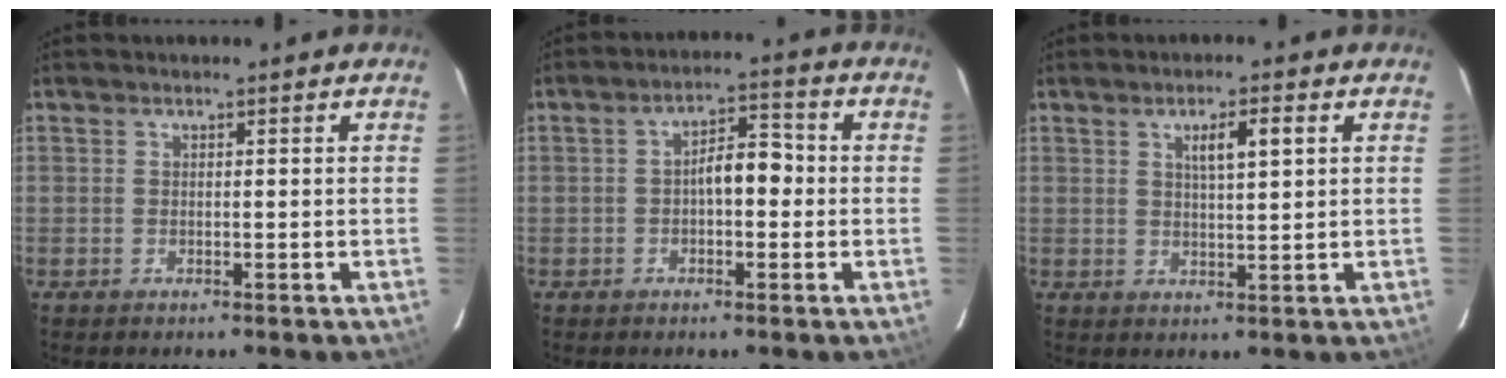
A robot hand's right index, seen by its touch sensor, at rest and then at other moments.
{"total": 5.4, "force": [-0.5, 2.2, 4.9], "torque": [-0.078, 0.024, -0.010]}
{"total": 4.3, "force": [1.7, 0.6, 4.0], "torque": [-0.069, 0.004, 0.028]}